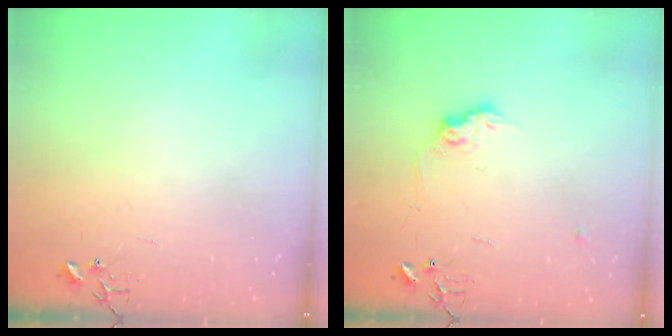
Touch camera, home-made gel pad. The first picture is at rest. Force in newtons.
{"total": 9.4, "press": 9.3, "slide": 0.5}